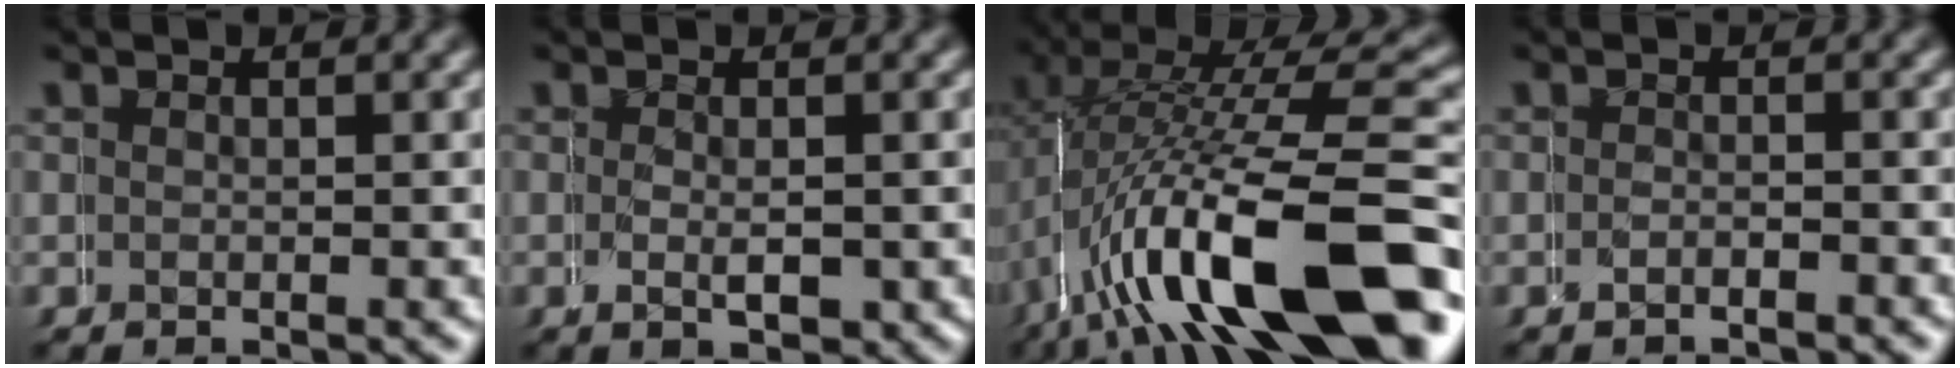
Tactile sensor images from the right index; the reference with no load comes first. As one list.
[{"total": 1.7, "force": [-0.2, 0.7, 1.6], "torque": [-0.021, -0.009, 0.000]}, {"total": 12.9, "force": [-3.5, 4.9, 11.4], "torque": [-0.208, -0.014, -0.037]}, {"total": 0.9, "force": [-0.8, -0.2, -0.1], "torque": [0.008, 0.008, -0.019]}]